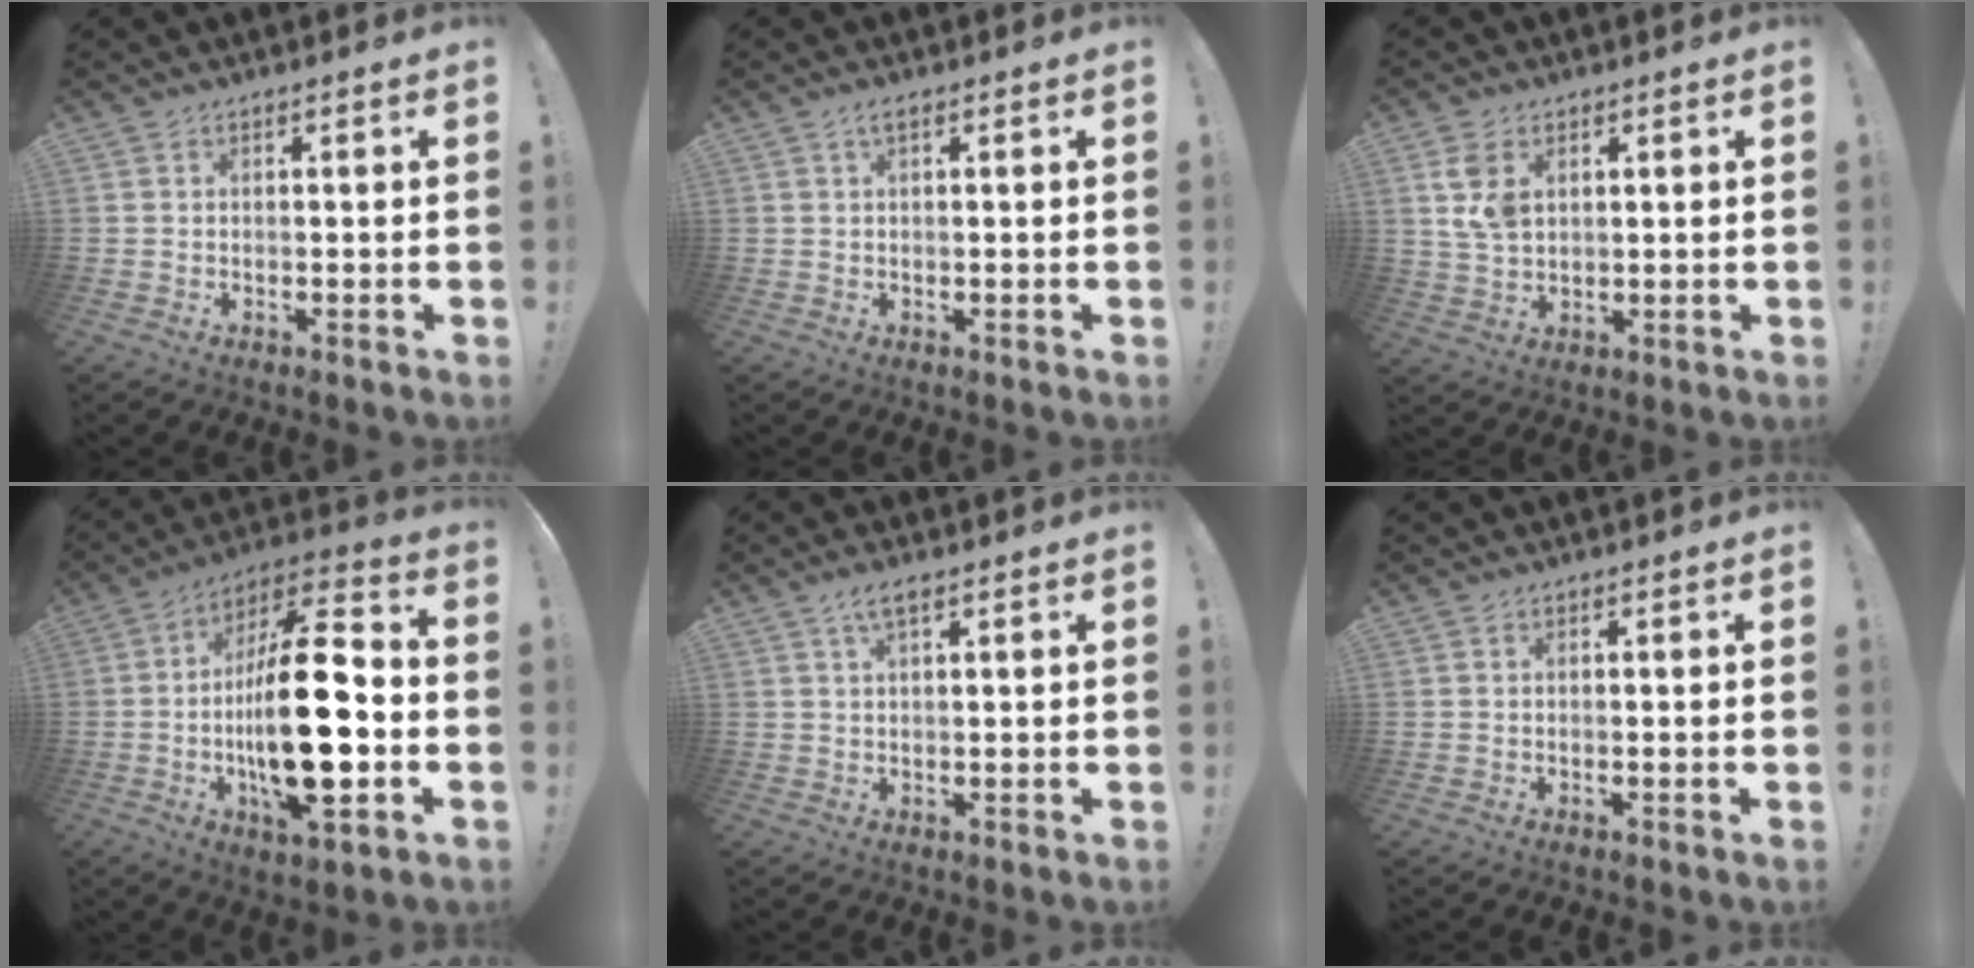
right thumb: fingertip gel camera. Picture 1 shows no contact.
{"total": 1.4, "force": [0.6, 0.3, 1.2], "torque": [-0.025, 0.002, 0.010]}
{"total": 7.8, "force": [3.1, 5.1, 5.1], "torque": [-0.092, -0.010, 0.058]}
{"total": 25.3, "force": [-3.6, 8.6, 23.5], "torque": [-0.417, 0.015, -0.057]}
{"total": 3.1, "force": [1.7, 0.8, 2.5], "torque": [-0.052, 0.002, 0.030]}
{"total": 0.0}